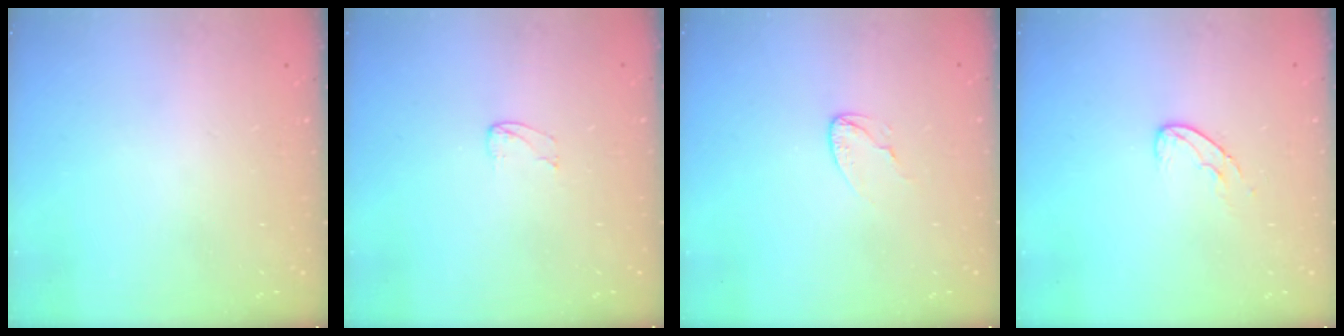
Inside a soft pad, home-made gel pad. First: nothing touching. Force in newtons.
{"total": 2.9, "press": 2.9, "slide": 0.2}
{"total": 3.6, "press": 3.6, "slide": 0.3}
{"total": 5.1, "press": 5.1, "slide": 0.5}